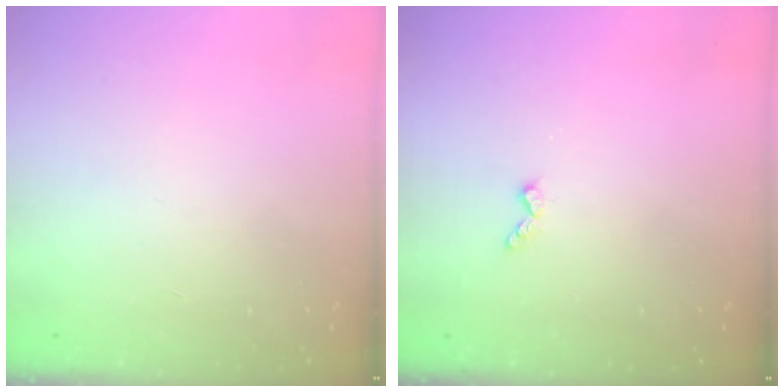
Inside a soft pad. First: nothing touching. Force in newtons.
{"total": 3.6, "press": 3.6, "slide": 0.6}